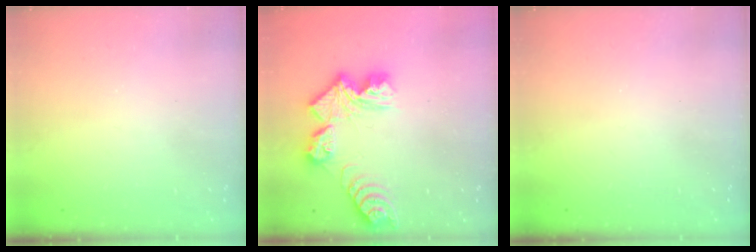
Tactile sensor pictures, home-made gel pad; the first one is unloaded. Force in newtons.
{"total": 14.4, "press": 14.3, "slide": 1.6}
{"total": 0.0}